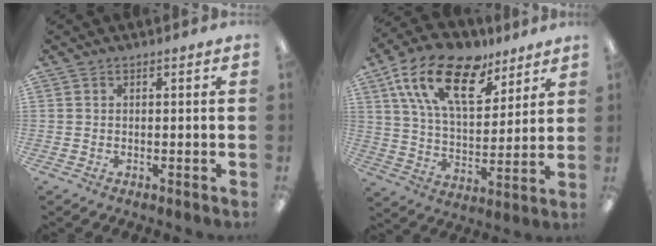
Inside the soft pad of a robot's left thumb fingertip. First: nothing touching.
{"total": 19.9, "force": [11.7, 10.0, 12.6], "torque": [-0.230, -0.044, 0.210]}